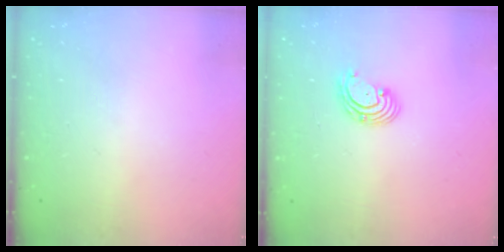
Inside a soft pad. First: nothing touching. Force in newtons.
{"total": 2.7, "press": 2.7, "slide": 0.3}